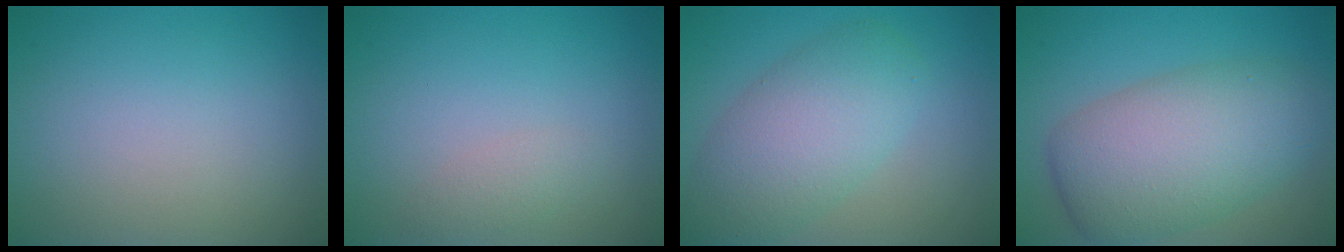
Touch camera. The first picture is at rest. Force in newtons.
{"total": 1.1, "press": 1.1, "slide": 0.0}
{"total": 6.3, "press": 6.3, "slide": 0.3}
{"total": 8.3, "press": 8.3, "slide": 0.3}